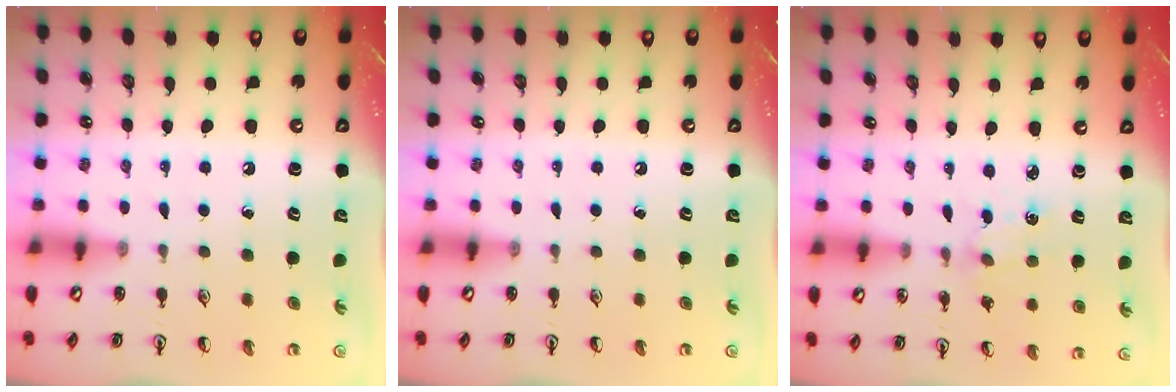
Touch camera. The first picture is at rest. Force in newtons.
{"total": 0.0}
{"total": 2.7, "press": 2.7, "slide": 0.4}